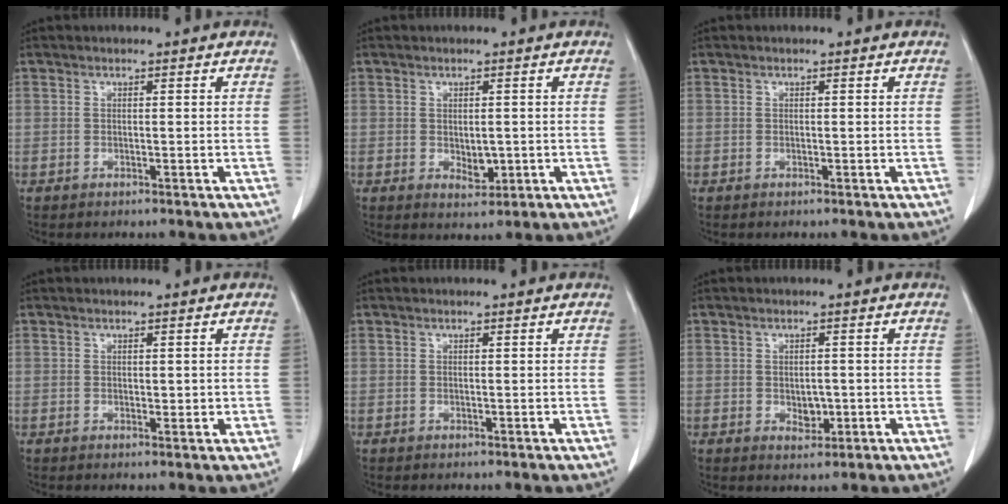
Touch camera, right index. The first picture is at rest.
{"total": 2.7, "force": [-0.3, 1.5, 2.2], "torque": [-0.034, -0.006, 0.004]}
{"total": 0.0}
{"total": 1.4, "force": [0.2, 0.7, 1.2], "torque": [-0.016, -0.004, 0.006]}
{"total": 0.0}
{"total": 2.4, "force": [-0.4, 1.5, 1.9], "torque": [-0.027, -0.002, 0.002]}